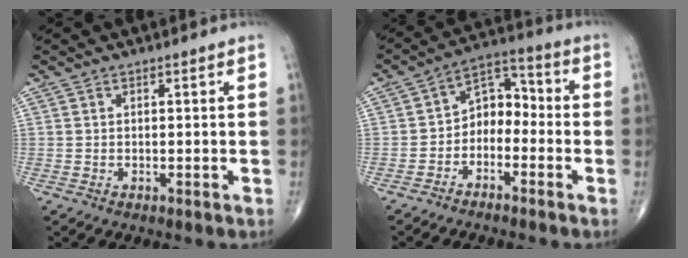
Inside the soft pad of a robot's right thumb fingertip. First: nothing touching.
{"total": 7.4, "force": [-2.7, 5.3, 4.4], "torque": [-0.043, 0.052, -0.062]}